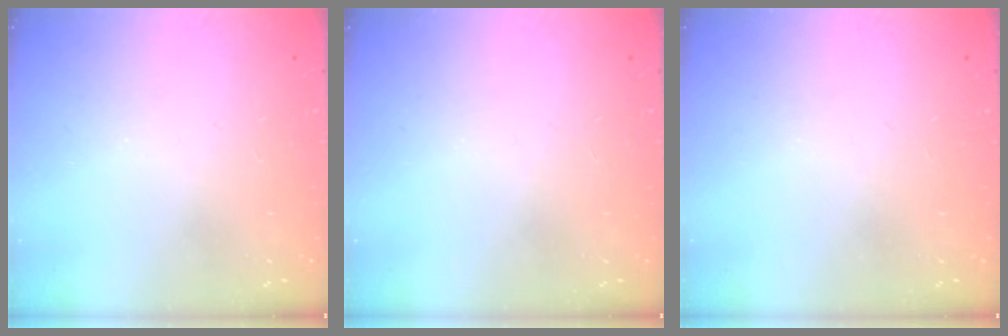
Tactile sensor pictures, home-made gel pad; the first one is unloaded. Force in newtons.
{"total": 0.0}
{"total": 0.0}